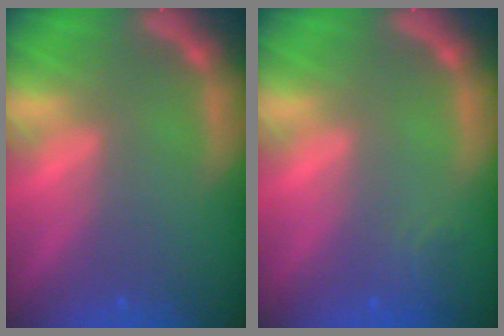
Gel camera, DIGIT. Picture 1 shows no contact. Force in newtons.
{"total": 1.4}